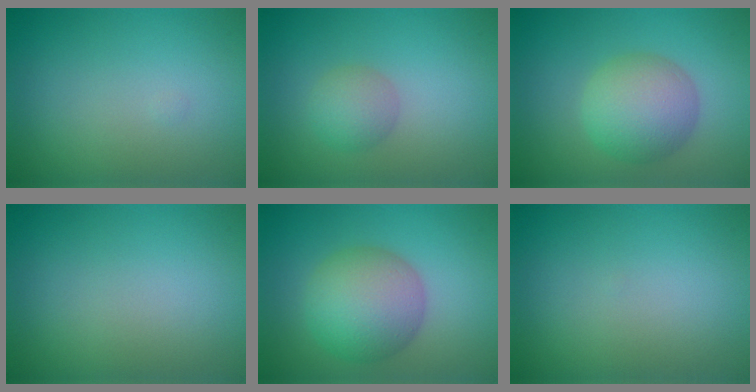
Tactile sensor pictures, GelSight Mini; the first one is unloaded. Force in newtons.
{"total": 2.3, "press": 2.3, "slide": 0.0}
{"total": 5.8, "press": 5.8, "slide": 0.2}
{"total": 0.0}
{"total": 7.0, "press": 7.0, "slide": 0.2}
{"total": 0.0}